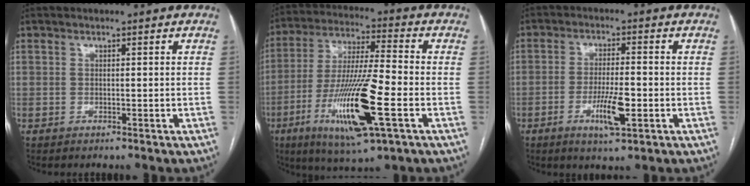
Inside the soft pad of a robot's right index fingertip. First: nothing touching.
{"total": 17.7, "force": [-6.1, 1.8, 16.6], "torque": [-0.332, -0.026, -0.105]}
{"total": 6.6, "force": [-2.3, 1.1, 6.0], "torque": [-0.114, -0.008, -0.037]}